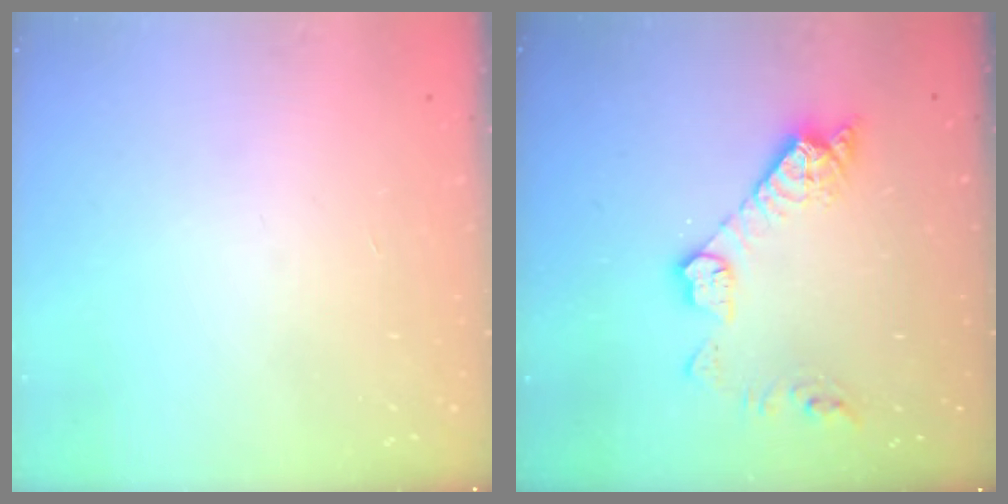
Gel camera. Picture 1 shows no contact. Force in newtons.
{"total": 12.2, "press": 12.1, "slide": 0.9}